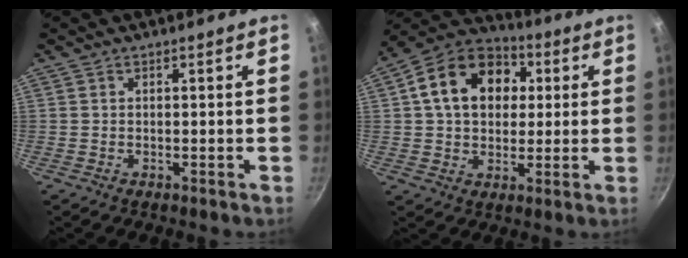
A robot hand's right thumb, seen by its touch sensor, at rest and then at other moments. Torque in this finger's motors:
{"motor_torque": [0.36, 3.27, 1.23, 0.28, 0.31]}